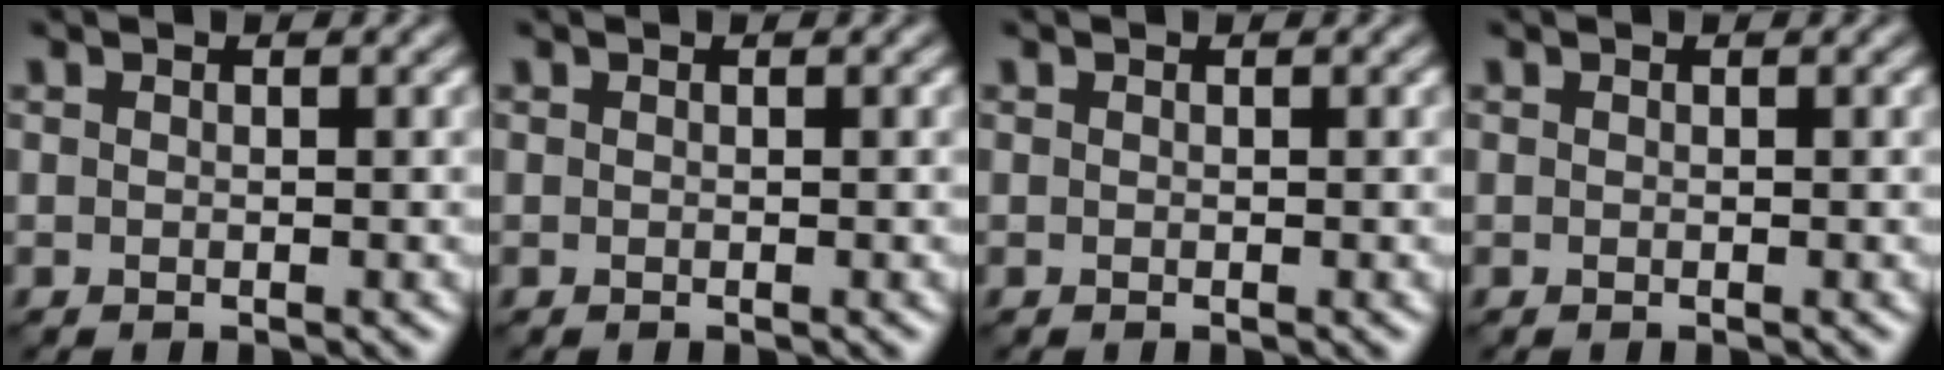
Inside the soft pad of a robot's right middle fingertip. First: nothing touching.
{"total": 0.0}
{"total": 0.0}
{"total": 0.0}